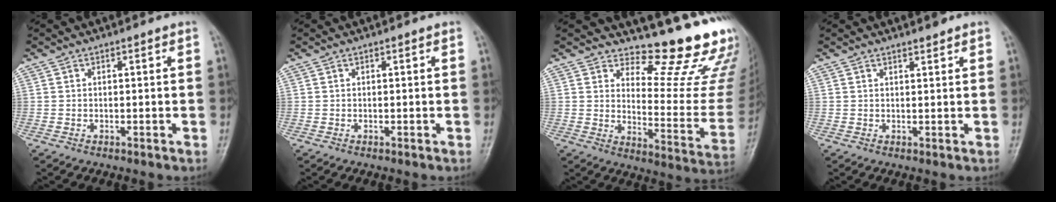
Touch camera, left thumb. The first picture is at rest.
{"total": 0.0}
{"total": 16.7, "force": [15.1, 3.0, 6.4], "torque": [-0.045, -0.175, 0.187]}
{"total": 1.4, "force": [1.3, 0.2, 0.5], "torque": [-0.004, -0.011, 0.021]}